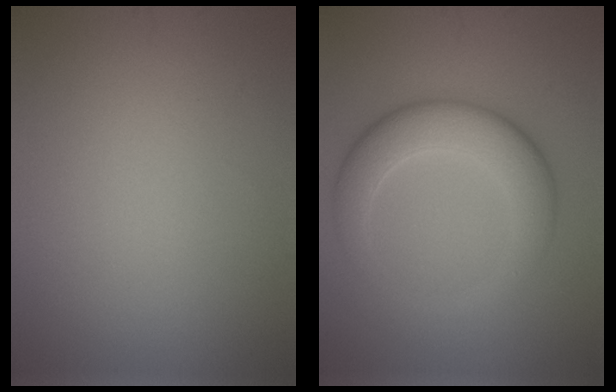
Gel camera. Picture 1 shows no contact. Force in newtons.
{"total": 6.3, "press": 6.3, "slide": 0.5}